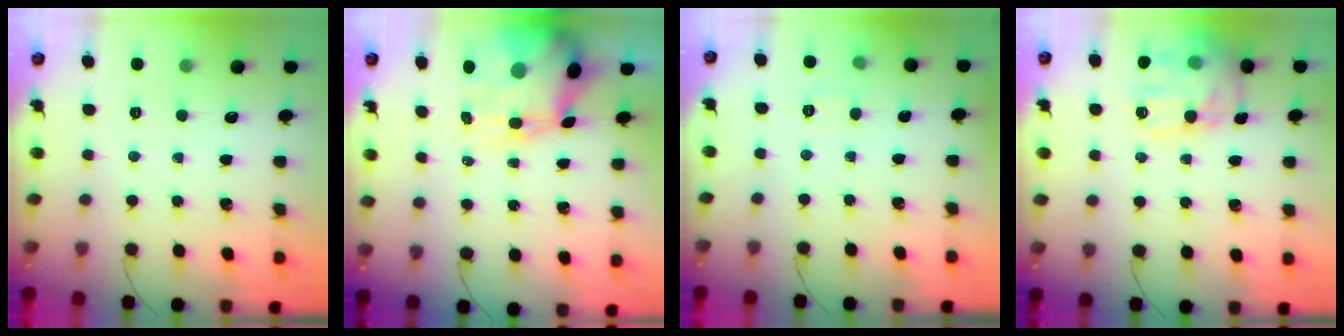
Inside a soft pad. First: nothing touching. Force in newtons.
{"total": 10.6, "press": 10.1, "slide": 3.2}
{"total": 5.1, "press": 5.0, "slide": 1.2}
{"total": 16.3, "press": 16.2, "slide": 2.0}